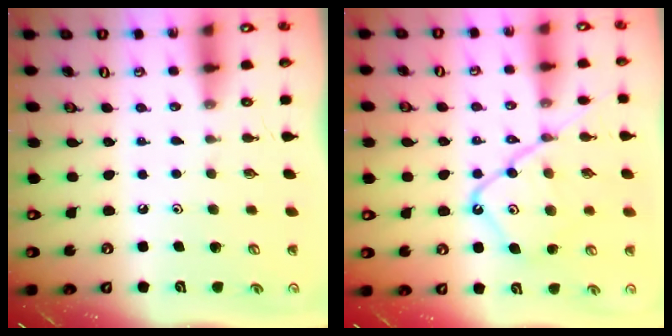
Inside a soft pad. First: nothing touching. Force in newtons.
{"total": 14.9, "press": 14.9, "slide": 1.4}